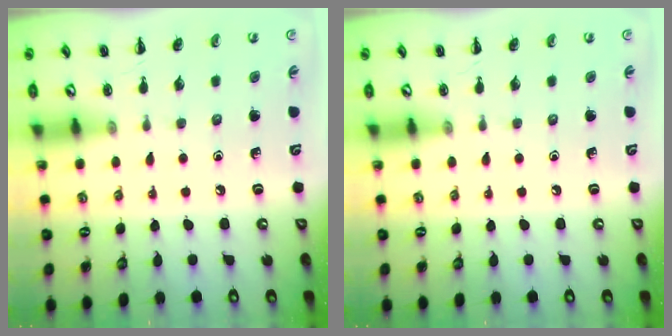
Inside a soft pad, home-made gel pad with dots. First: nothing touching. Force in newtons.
{"total": 0.0}